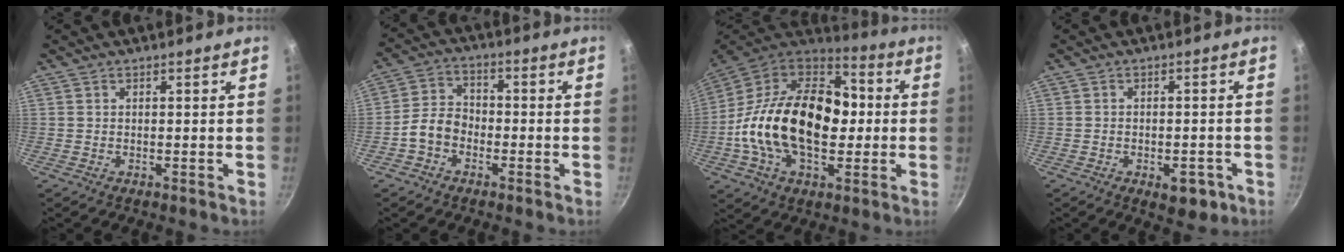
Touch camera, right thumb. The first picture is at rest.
{"total": 6.1, "force": [-2.5, 4.4, 3.3], "torque": [-0.044, 0.032, -0.058]}
{"total": 27.7, "force": [-1.2, 17.4, 21.5], "torque": [-0.350, 0.040, -0.031]}
{"total": 5.8, "force": [-2.5, 3.1, 4.1], "torque": [-0.030, 0.015, -0.025]}